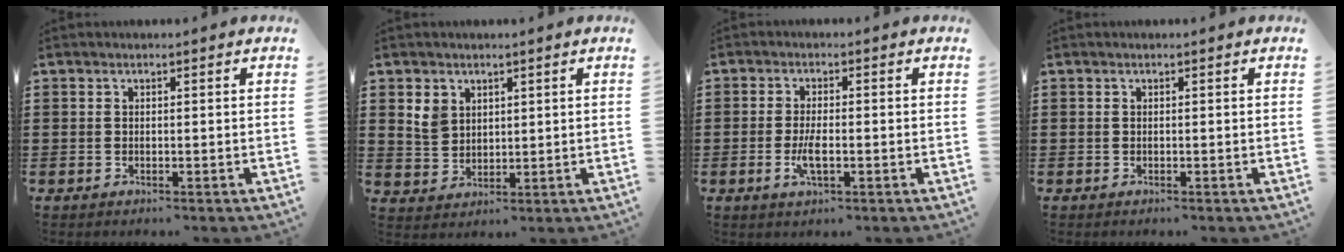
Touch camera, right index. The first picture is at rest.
{"total": 3.8, "force": [2.0, 3.0, 1.2], "torque": [-0.034, 0.012, 0.038]}
{"total": 3.8, "force": [-1.1, 1.1, 3.5], "torque": [-0.073, -0.004, -0.022]}
{"total": 0.0}